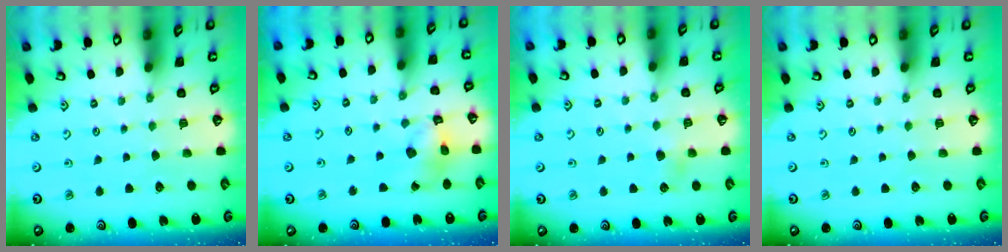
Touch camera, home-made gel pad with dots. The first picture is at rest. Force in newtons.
{"total": 10.8, "press": 10.7, "slide": 1.1}
{"total": 4.5, "press": 4.5, "slide": 0.4}
{"total": 0.0}